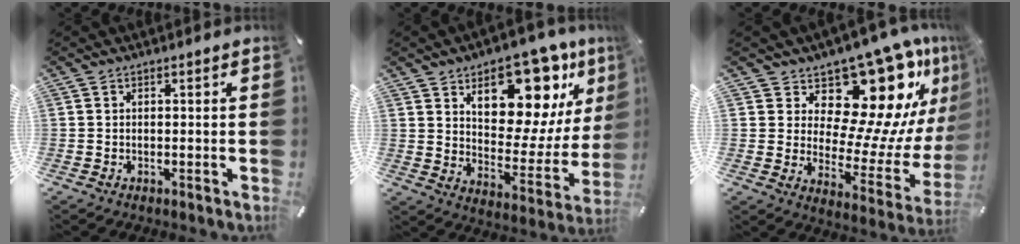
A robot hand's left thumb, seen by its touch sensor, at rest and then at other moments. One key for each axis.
{"total": 18.9, "fx": 12.0, "fy": 10.3, "fz": 10.4, "tx": -0.137, "ty": -0.085, "tz": 0.203}
{"total": 19.4, "fx": 13.3, "fy": 9.5, "fz": 10.6, "tx": -0.124, "ty": -0.131, "tz": 0.219}